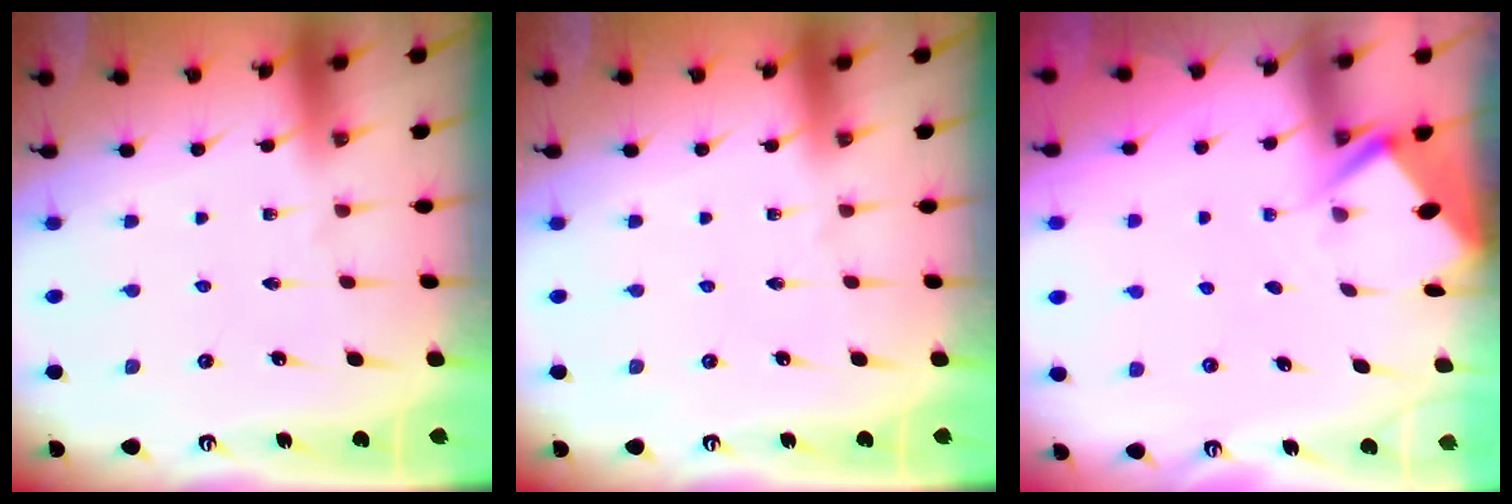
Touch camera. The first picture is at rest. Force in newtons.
{"total": 0.0}
{"total": 2.9, "press": 2.9, "slide": 0.3}